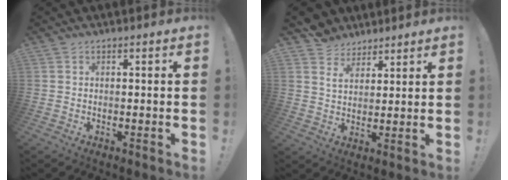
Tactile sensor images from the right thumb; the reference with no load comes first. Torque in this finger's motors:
{"motor_torque": [-0.83, 0.39, -0.99, 0.79, -0.02]}